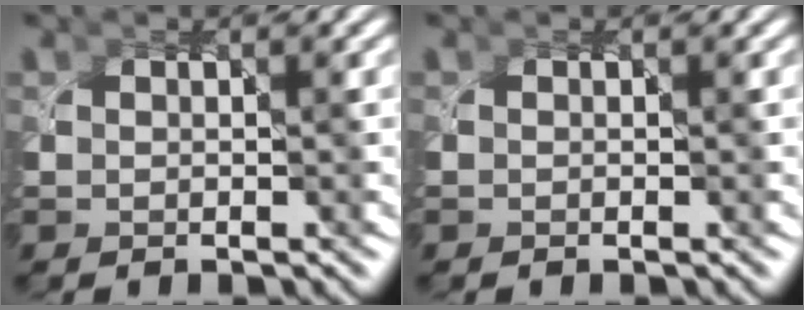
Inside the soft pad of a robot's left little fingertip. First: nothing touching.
{"total": 0.0}